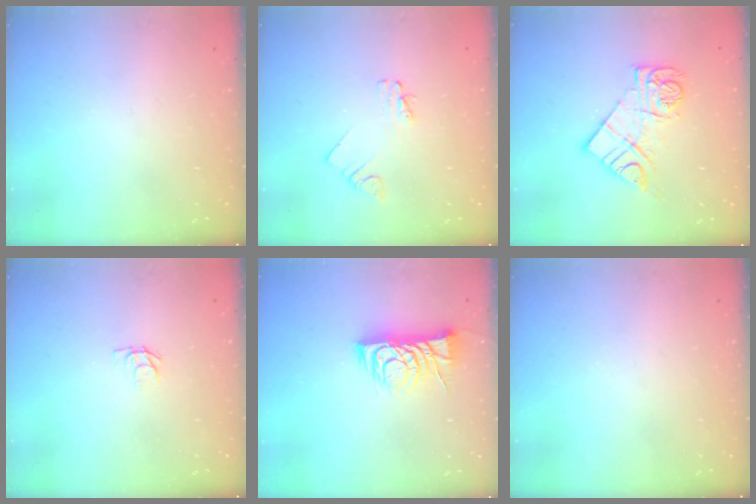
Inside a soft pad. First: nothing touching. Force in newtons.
{"total": 2.4, "press": 2.4, "slide": 0.3}
{"total": 12.0, "press": 11.9, "slide": 1.3}
{"total": 2.7, "press": 2.7, "slide": 0.3}
{"total": 8.3, "press": 8.3, "slide": 0.7}
{"total": 0.0}